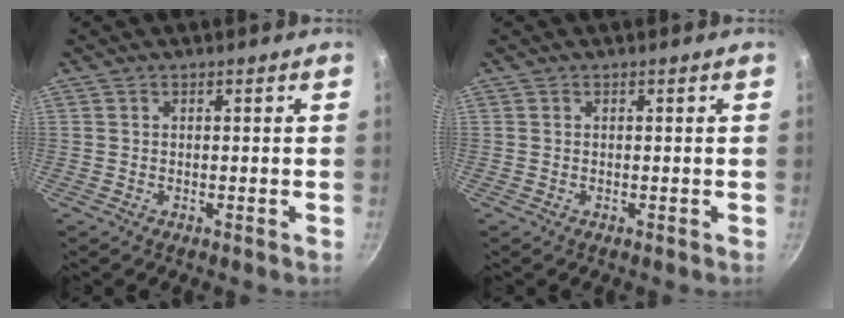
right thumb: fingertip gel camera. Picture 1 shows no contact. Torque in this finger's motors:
{"motor_torque": [-0.02, 0.01, 0.00, 0.00, 0.04]}